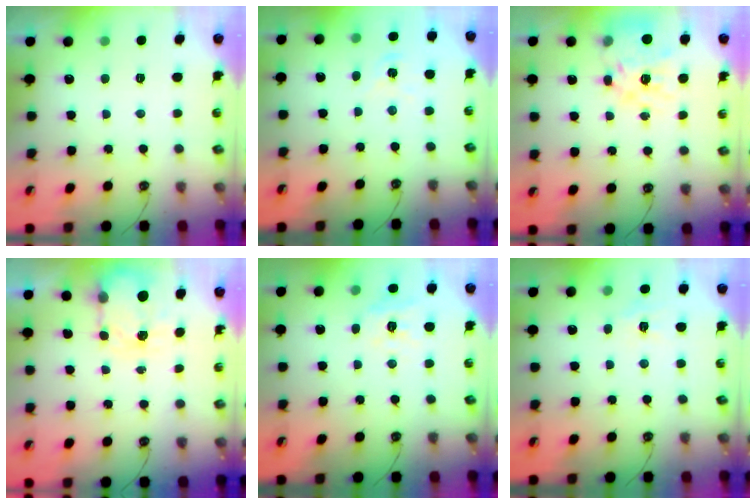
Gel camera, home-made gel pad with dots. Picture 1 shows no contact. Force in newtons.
{"total": 4.3, "press": 4.3, "slide": 0.4}
{"total": 18.3, "press": 18.2, "slide": 1.7}
{"total": 3.5, "press": 3.5, "slide": 0.5}
{"total": 9.9, "press": 9.8, "slide": 0.9}
{"total": 5.2, "press": 5.1, "slide": 0.6}